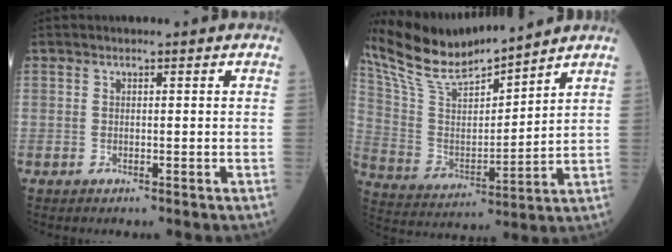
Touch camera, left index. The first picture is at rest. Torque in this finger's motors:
{"motor_torque": [0.73, -1.08, 0.03, 0.04]}